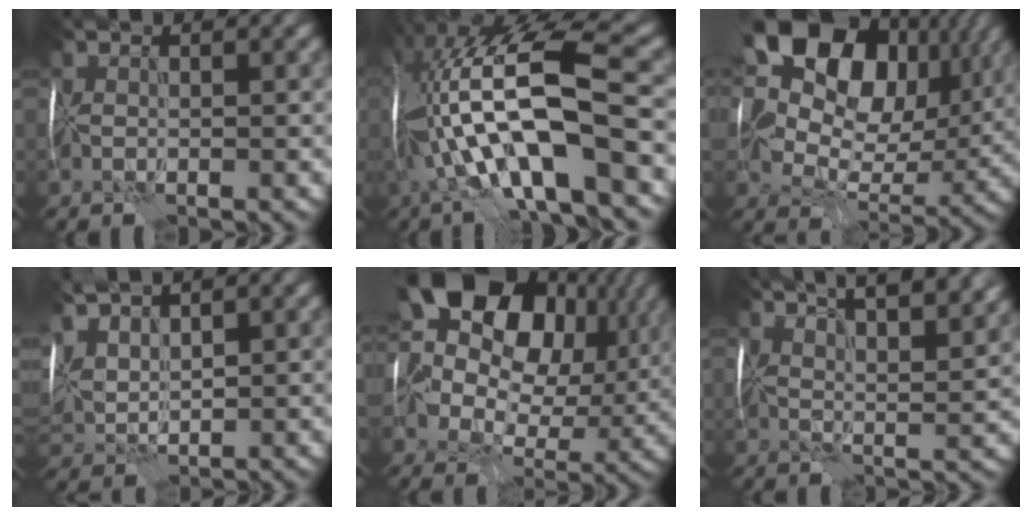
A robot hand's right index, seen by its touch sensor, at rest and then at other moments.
{"total": 14.8, "force": [-1.5, 4.2, 14.1], "torque": [-0.269, 0.030, -0.016]}
{"total": 16.5, "force": [7.9, 10.7, 9.7], "torque": [-0.182, 0.041, 0.141]}
{"total": 4.2, "force": [3.7, 1.1, 1.7], "torque": [-0.075, 0.023, 0.075]}
{"total": 18.6, "force": [6.6, 12.8, 11.7], "torque": [-0.210, 0.038, 0.107]}
{"total": 11.7, "force": [8.3, 3.7, 7.4], "torque": [-0.086, 0.048, 0.093]}